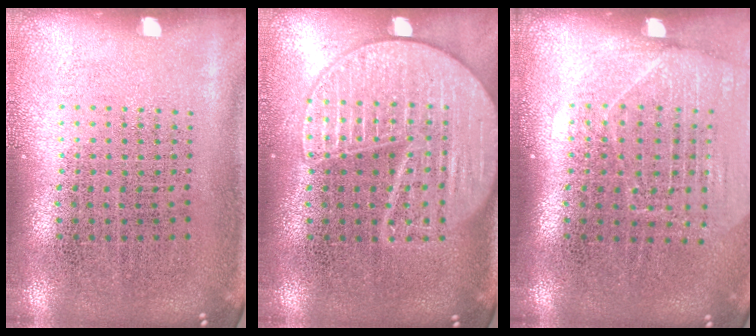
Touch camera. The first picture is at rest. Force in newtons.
{"total": 3.0, "press": 3.0, "slide": 0.2}
{"total": 1.7, "press": 1.5, "slide": 0.8}